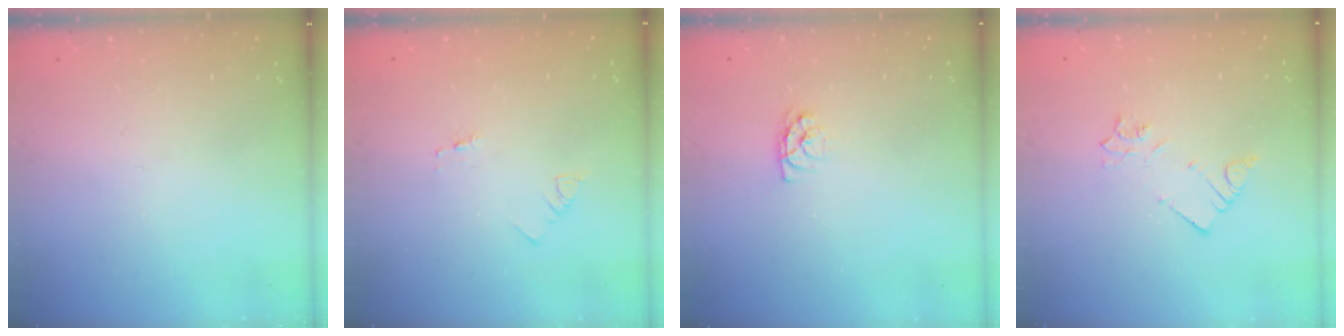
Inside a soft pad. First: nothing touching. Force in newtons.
{"total": 1.3, "press": 1.2, "slide": 0.1}
{"total": 3.9, "press": 3.9, "slide": 0.3}
{"total": 3.3, "press": 3.3, "slide": 0.3}